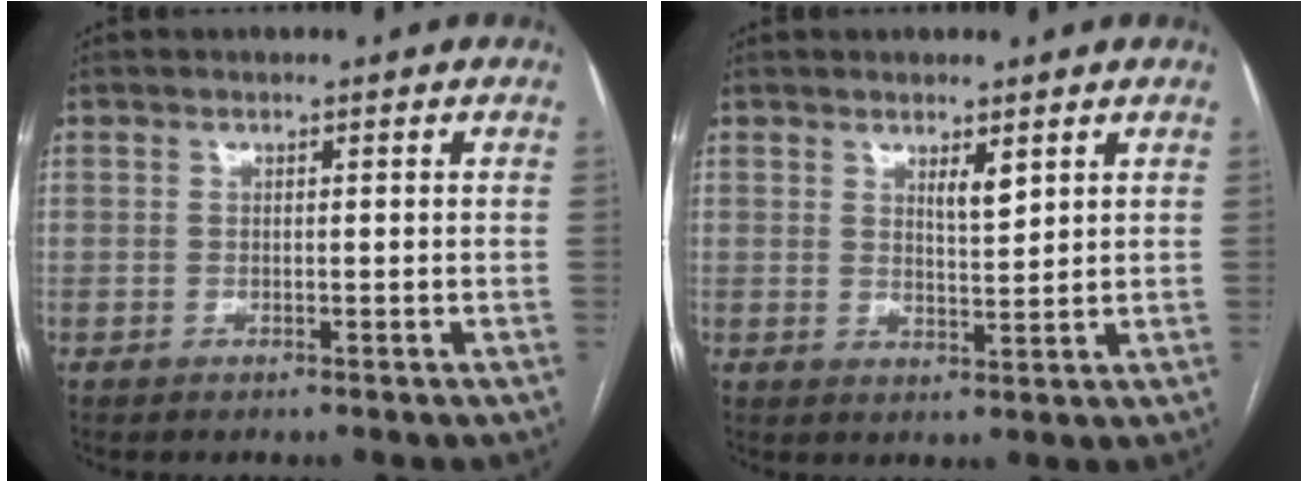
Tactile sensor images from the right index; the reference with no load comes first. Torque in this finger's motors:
{"motor_torque": [0.06, 0.03, 0.02, 0.05]}